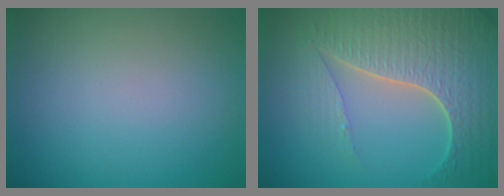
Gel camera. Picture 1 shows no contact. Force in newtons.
{"total": 7.7, "press": 5.6, "slide": 5.3}